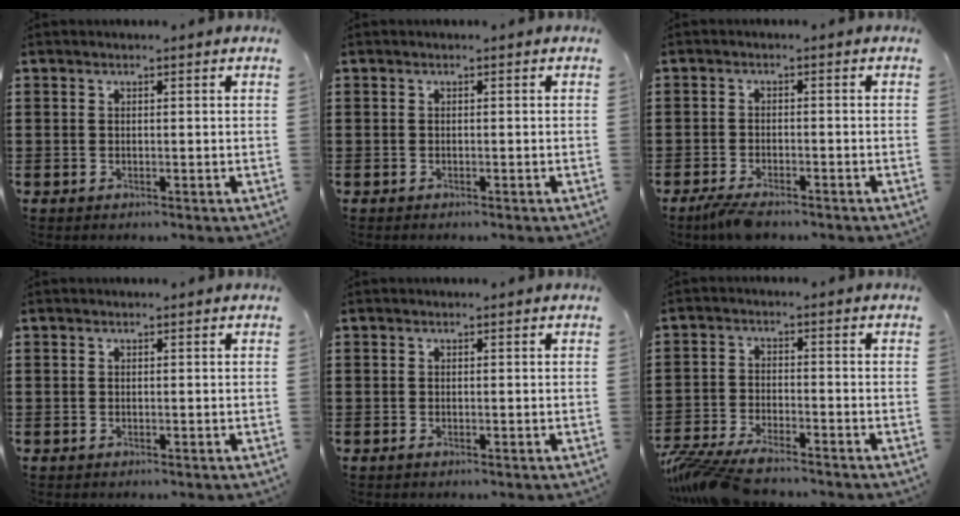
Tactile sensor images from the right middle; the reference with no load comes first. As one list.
[{"total": 0.0}, {"total": 2.8, "force": [-2.4, 0.5, 1.3], "torque": [-0.044, -0.006, -0.054]}, {"total": 0.0}, {"total": 0.0}, {"total": 5.5, "force": [-5.1, 0.6, 2.0], "torque": [-0.059, -0.010, -0.104]}]